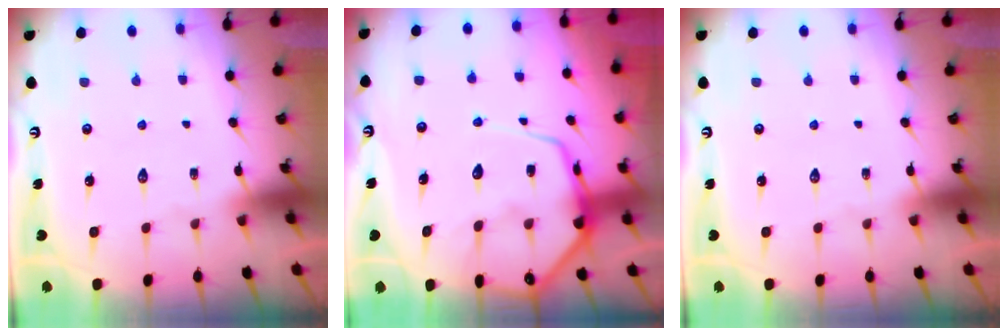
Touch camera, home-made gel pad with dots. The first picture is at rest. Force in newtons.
{"total": 11.5, "press": 11.4, "slide": 1.2}
{"total": 0.0}